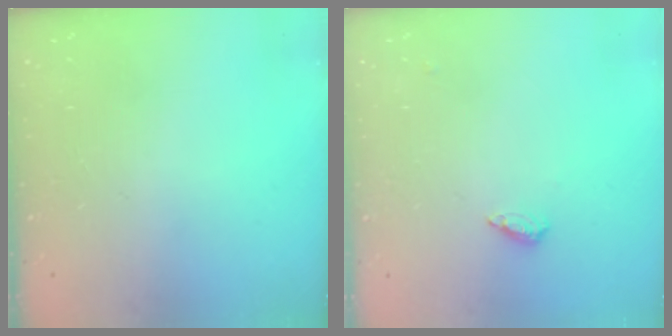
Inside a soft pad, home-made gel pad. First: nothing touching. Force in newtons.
{"total": 4.5, "press": 4.2, "slide": 1.7}